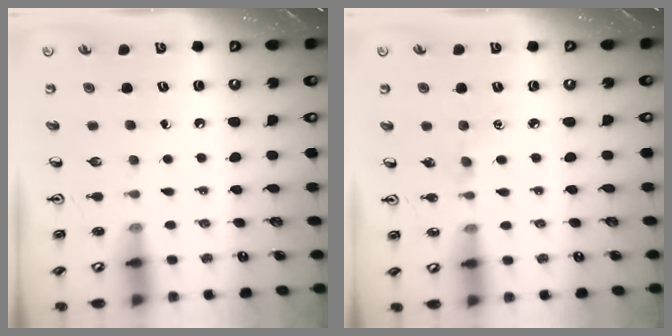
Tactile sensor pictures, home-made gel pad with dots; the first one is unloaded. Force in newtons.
{"total": 2.6, "press": 2.6, "slide": 0.4}